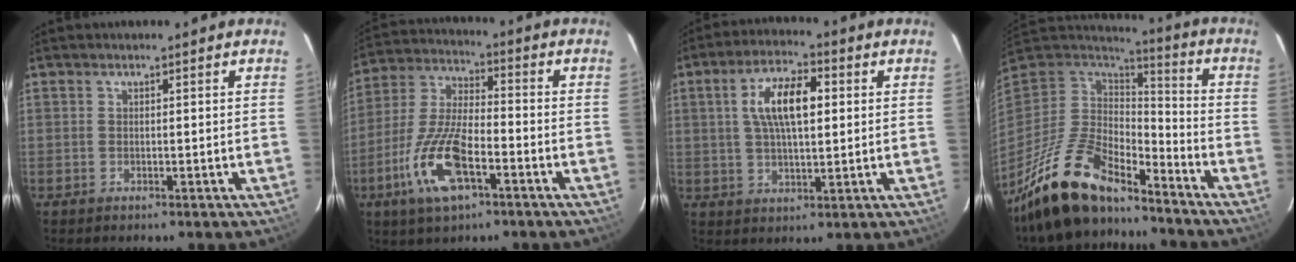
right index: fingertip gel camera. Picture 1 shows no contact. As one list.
[{"total": 14.5, "force": [-6.6, 5.1, 11.9], "torque": [-0.261, -0.010, -0.128]}, {"total": 10.3, "force": [2.2, 4.1, 9.2], "torque": [-0.167, 0.017, 0.039]}, {"total": 20.3, "force": [-15.5, 7.2, 11.0], "torque": [-0.230, -0.030, -0.278]}]